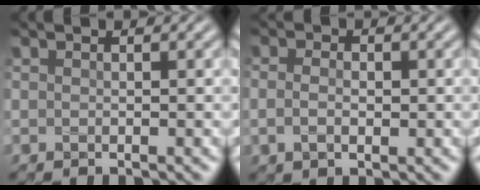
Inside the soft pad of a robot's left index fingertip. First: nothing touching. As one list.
[{"total": 2.4, "force": [-0.1, 1.6, 1.8], "torque": [-0.030, -0.001, -0.007]}]